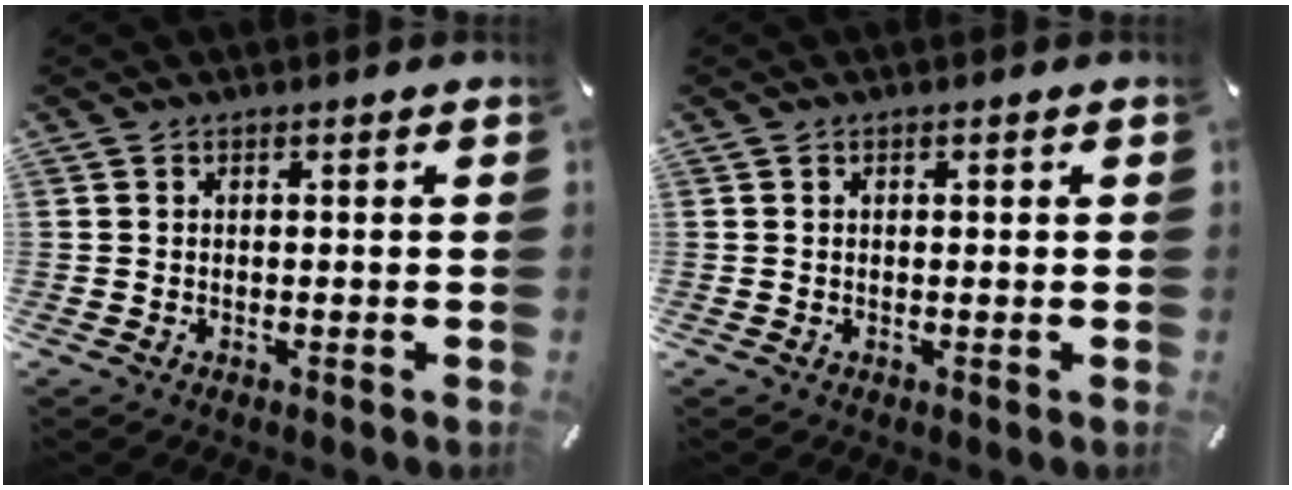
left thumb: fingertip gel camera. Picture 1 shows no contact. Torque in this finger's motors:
{"motor_torque": [-0.01, -0.16, -0.06, -0.12, 0.01]}